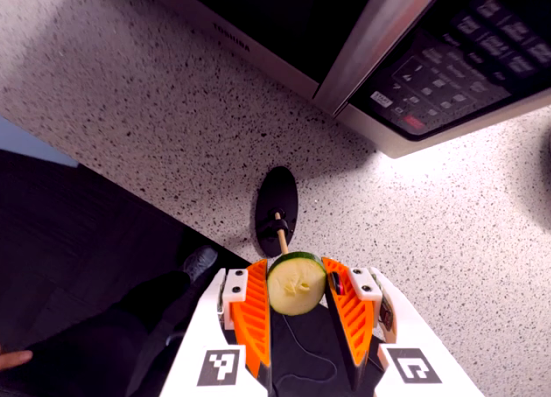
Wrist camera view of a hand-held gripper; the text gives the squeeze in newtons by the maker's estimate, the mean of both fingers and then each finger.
{"total": 9.4, "left": 9.9, "right": 8.8}